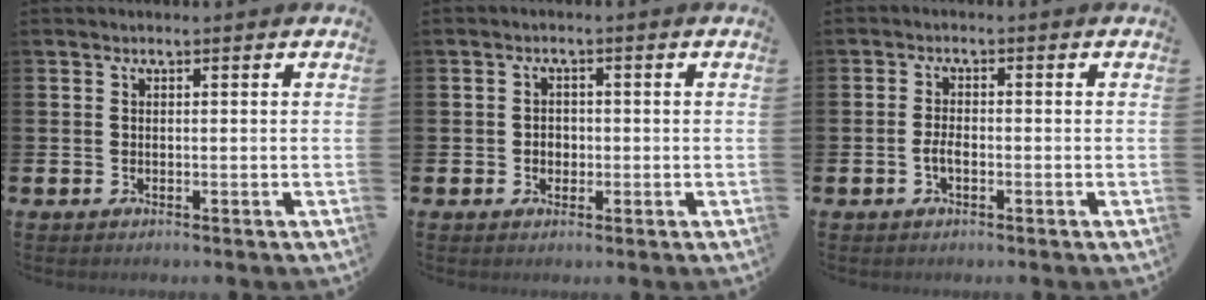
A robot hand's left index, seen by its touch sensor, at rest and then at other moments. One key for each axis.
{"total": 1.8, "fx": -0.3, "fy": 1.6, "fz": 0.8, "tx": -0.009, "ty": 0.004, "tz": -0.012}
{"total": 2.1, "fx": -0.8, "fy": 1.0, "fz": 1.7, "tx": -0.032, "ty": 0.003, "tz": -0.015}